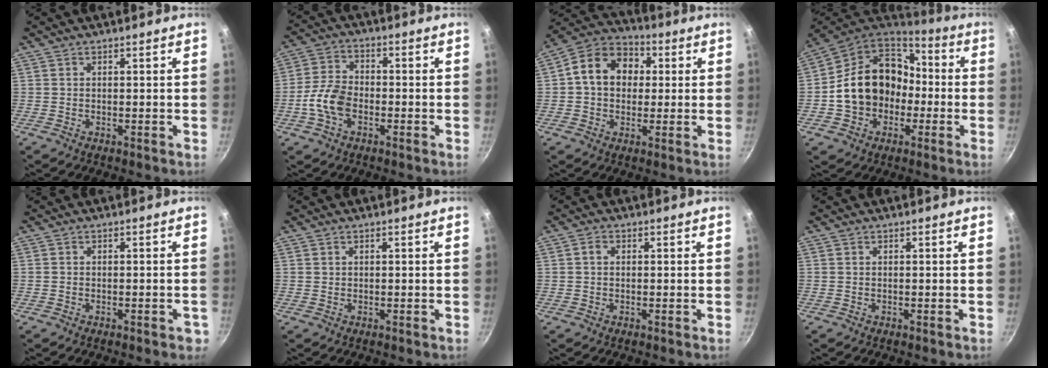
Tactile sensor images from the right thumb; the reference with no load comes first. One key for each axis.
{"total": 8.0, "fx": -2.6, "fy": 5.2, "fz": 5.5, "tx": -0.096, "ty": 0.028, "tz": -0.058}
{"total": 12.3, "fx": 1.7, "fy": 9.8, "fz": 7.3, "tx": -0.088, "ty": 0.025, "tz": 0.007}
{"total": 18.1, "fx": -1.7, "fy": 14.8, "fz": 10.2, "tx": -0.154, "ty": 0.055, "tz": -0.027}
{"total": 2.1, "fx": -1.1, "fy": 1.0, "fz": 1.5, "tx": -0.010, "ty": 0.011, "tz": -0.010}
{"total": 0.0}
{"total": 1.4, "fx": 0.2, "fy": 1.1, "fz": 0.9, "tx": -0.015, "ty": 0.006, "tz": 0.001}
{"total": 0.0}